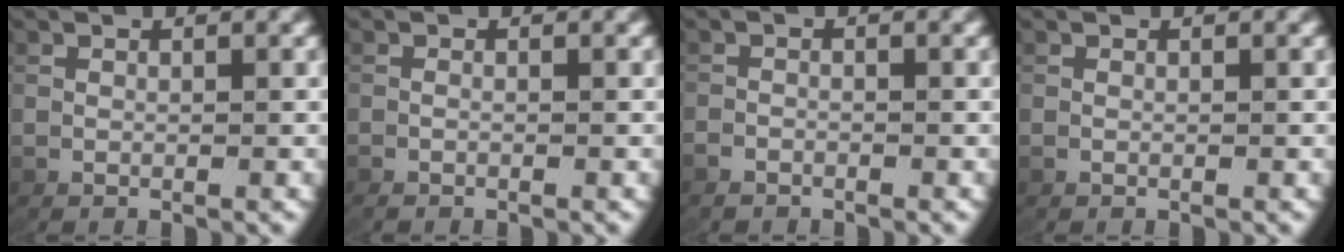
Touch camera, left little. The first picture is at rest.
{"total": 0.8, "force": [-0.8, 0.1, 0.3], "torque": [-0.011, -0.004, -0.013]}
{"total": 1.0, "force": [-1.0, -0.3, -0.1], "torque": [-0.001, -0.008, -0.015]}
{"total": 0.0}